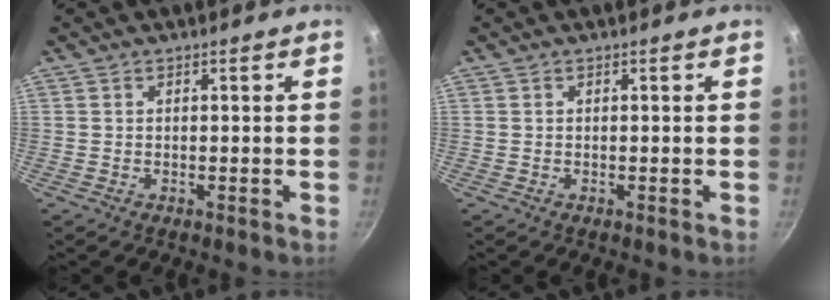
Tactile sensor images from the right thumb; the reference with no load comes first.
{"total": 0.0}